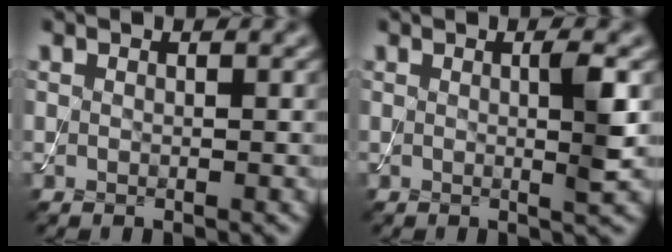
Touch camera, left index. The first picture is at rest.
{"total": 2.5, "force": [0.2, 0.3, 2.5], "torque": [-0.037, -0.003, -0.002]}